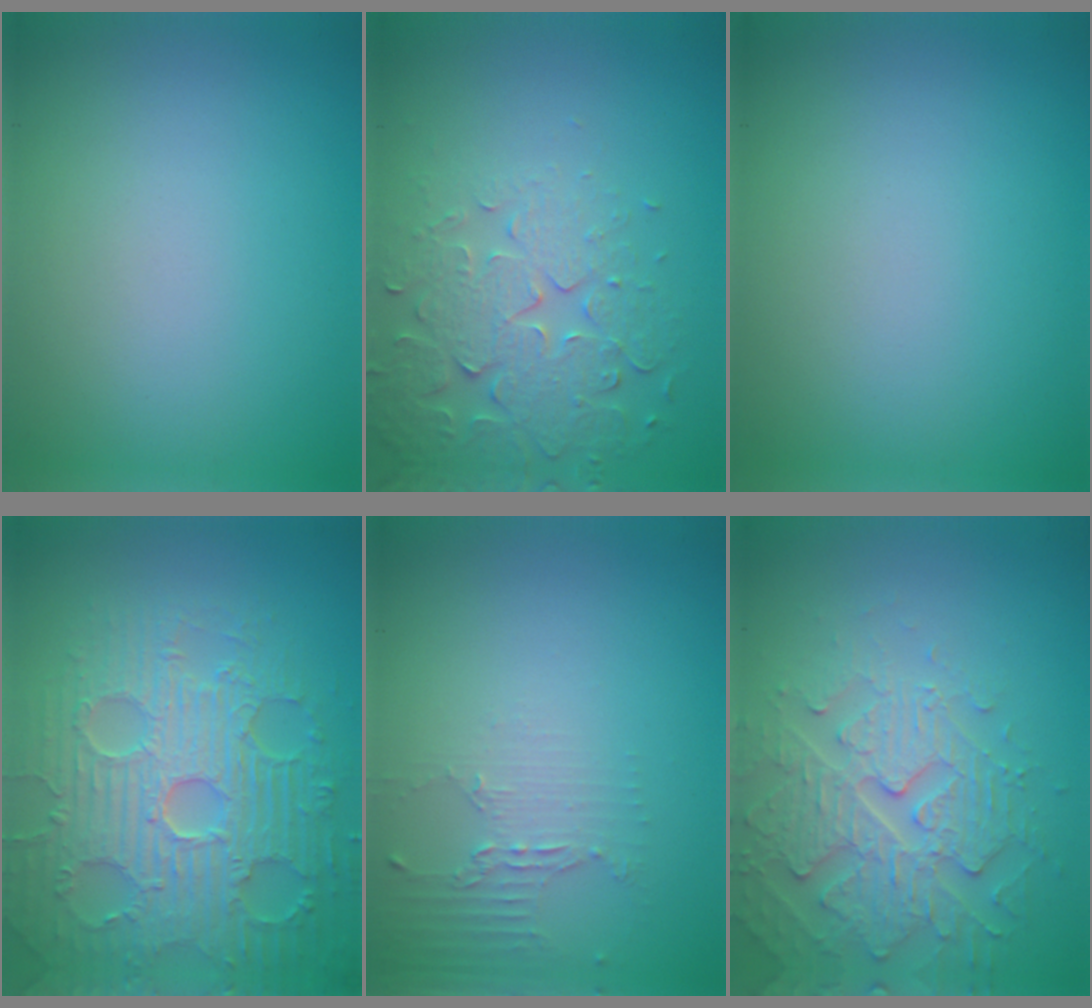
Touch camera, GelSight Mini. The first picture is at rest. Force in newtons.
{"total": 5.0, "press": 4.1, "slide": 2.9}
{"total": 0.0}
{"total": 9.1, "press": 6.7, "slide": 6.2}
{"total": 2.1, "press": 1.5, "slide": 1.4}
{"total": 4.7, "press": 4.3, "slide": 1.9}